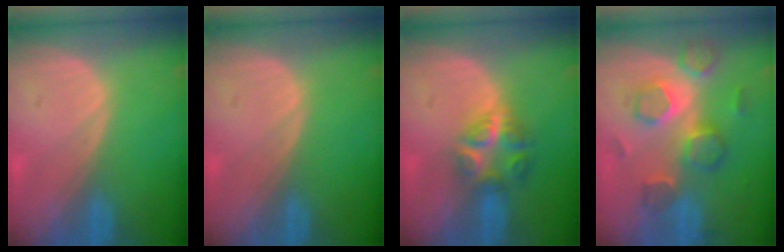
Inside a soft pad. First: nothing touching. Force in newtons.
{"total": 0.0}
{"total": 6.2, "press": 5.5, "slide": 2.8}
{"total": 8.9, "press": 7.8, "slide": 4.3}